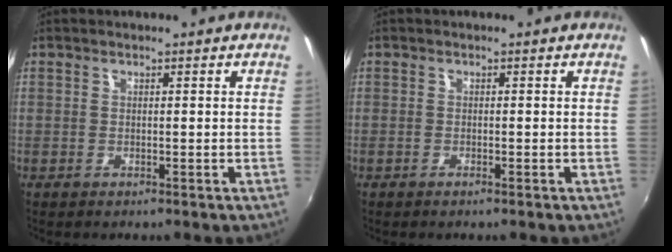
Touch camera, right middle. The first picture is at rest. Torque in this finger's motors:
{"motor_torque": [-0.48, 0.06, 0.03, -0.01]}